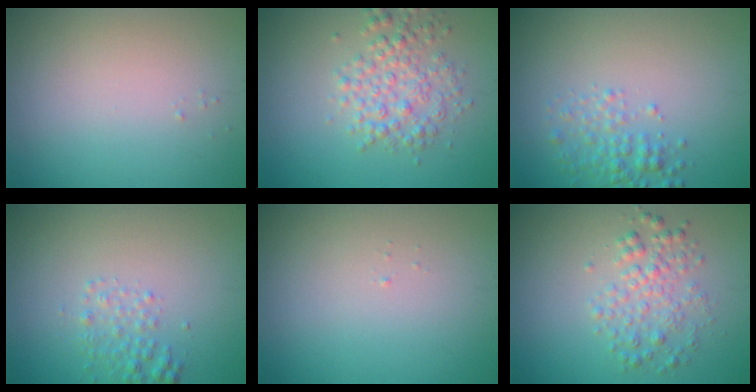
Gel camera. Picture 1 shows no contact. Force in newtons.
{"total": 3.4, "press": 3.4, "slide": 0.0}
{"total": 2.3, "press": 2.3, "slide": 0.1}
{"total": 1.7, "press": 1.7, "slide": 0.1}
{"total": 0.0}
{"total": 2.8, "press": 2.8, "slide": 0.0}